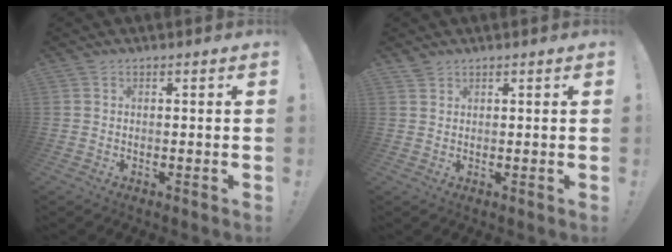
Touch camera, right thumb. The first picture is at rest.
{"total": 1.5, "force": [1.4, 0.5, 0.4], "torque": [-0.004, -0.007, 0.026]}